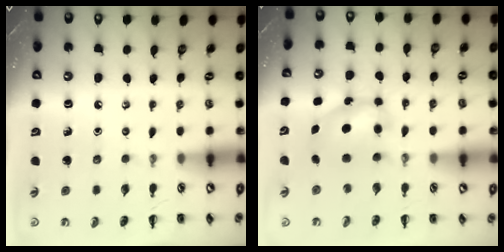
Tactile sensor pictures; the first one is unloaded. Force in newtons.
{"total": 5.9, "press": 5.9, "slide": 0.6}